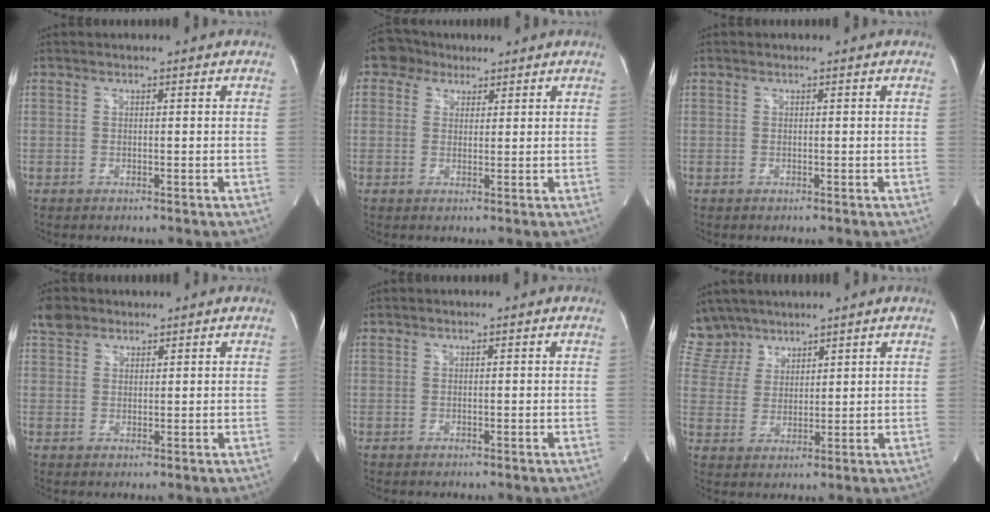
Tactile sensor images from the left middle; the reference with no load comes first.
{"total": 4.1, "force": [2.5, 3.2, 0.6], "torque": [-0.013, 0.020, 0.043]}
{"total": 0.0}
{"total": 3.6, "force": [2.7, 2.2, 0.8], "torque": [-0.024, 0.018, 0.054]}
{"total": 0.0}
{"total": 7.3, "force": [6.4, 3.6, 0.2], "torque": [-0.007, 0.011, 0.137]}